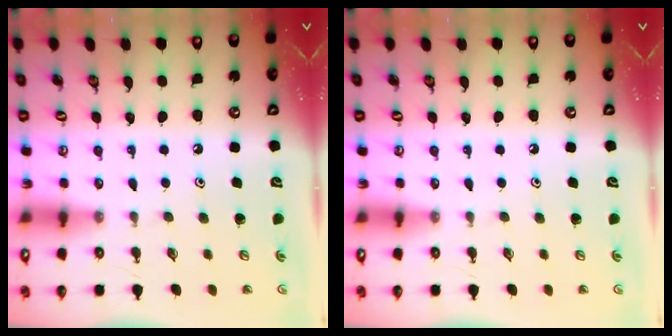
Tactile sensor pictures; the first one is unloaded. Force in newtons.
{"total": 0.0}